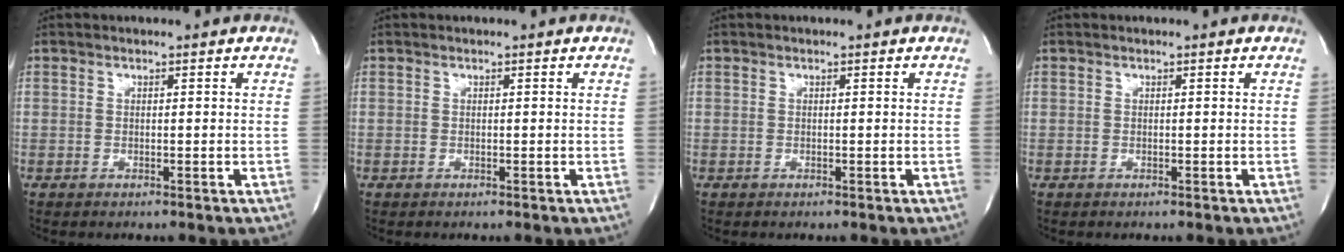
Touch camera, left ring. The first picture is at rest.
{"total": 0.0}
{"total": 0.0}
{"total": 0.0}